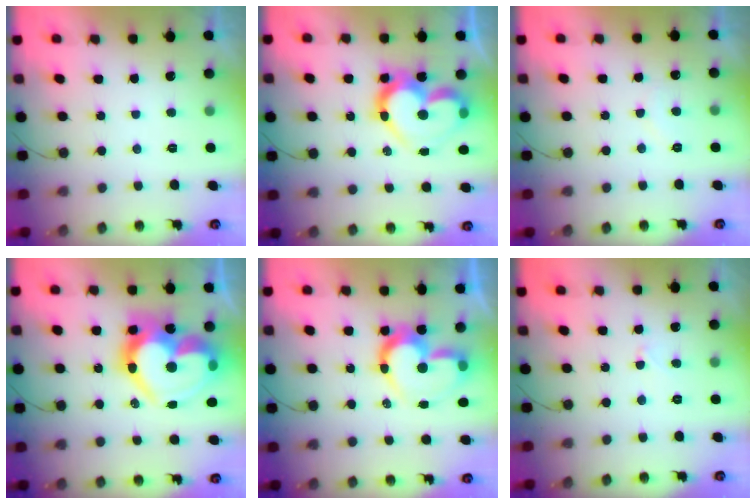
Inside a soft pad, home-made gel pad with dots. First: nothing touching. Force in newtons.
{"total": 16.6, "press": 16.5, "slide": 1.2}
{"total": 4.8, "press": 4.8, "slide": 0.4}
{"total": 27.0, "press": 26.9, "slide": 2.6}
{"total": 15.2, "press": 15.2, "slide": 1.2}
{"total": 2.0, "press": 2.0, "slide": 0.2}